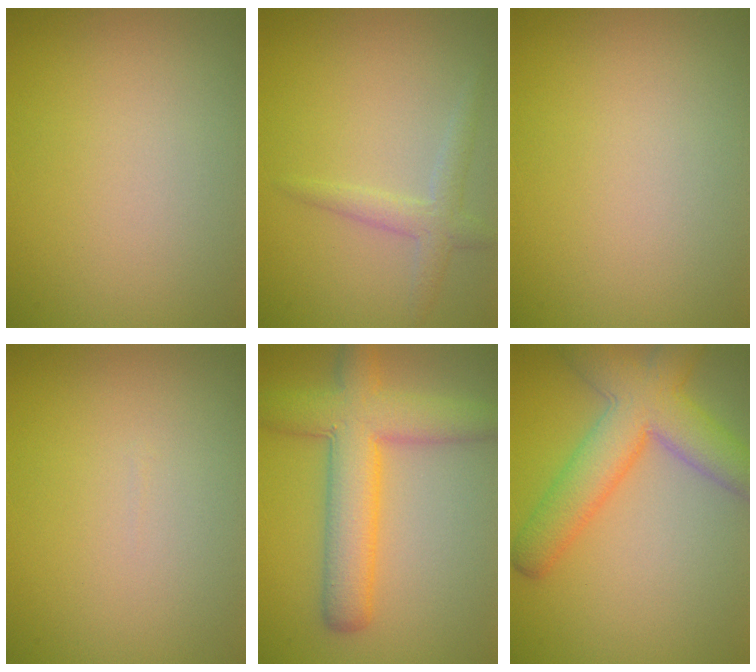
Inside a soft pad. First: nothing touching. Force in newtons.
{"total": 2.1, "press": 2.0, "slide": 0.1}
{"total": 0.0}
{"total": 0.0}
{"total": 6.8, "press": 6.8, "slide": 0.3}
{"total": 7.1, "press": 7.1, "slide": 0.3}